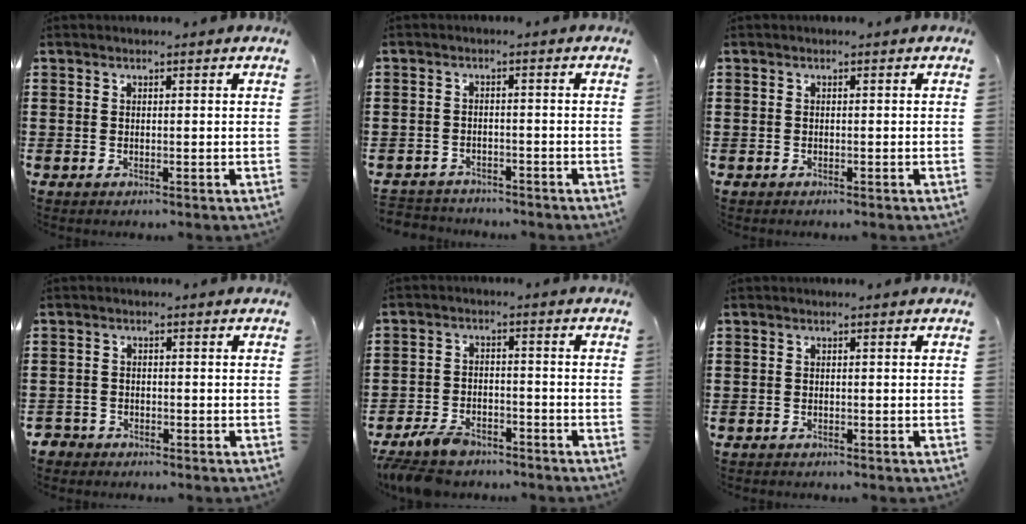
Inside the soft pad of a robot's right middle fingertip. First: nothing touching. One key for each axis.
{"total": 2.9, "fx": -2.8, "fy": 0.7, "fz": -0.5, "tx": 0.001, "ty": 0.001, "tz": -0.064}
{"total": 0.5, "fx": -0.4, "fy": 0.3, "fz": -0.1, "tx": 0.001, "ty": 0.005, "tz": -0.010}
{"total": 2.2, "fx": -2.0, "fy": 1.0, "fz": -0.1, "tx": -0.010, "ty": -0.003, "tz": -0.048}
{"total": 5.1, "fx": -4.6, "fy": 1.6, "fz": 1.6, "tx": -0.049, "ty": 0.002, "tz": -0.097}
{"total": 0.7, "fx": -0.7, "fy": 0.3, "fz": -0.1, "tx": 0.002, "ty": 0.003, "tz": -0.016}